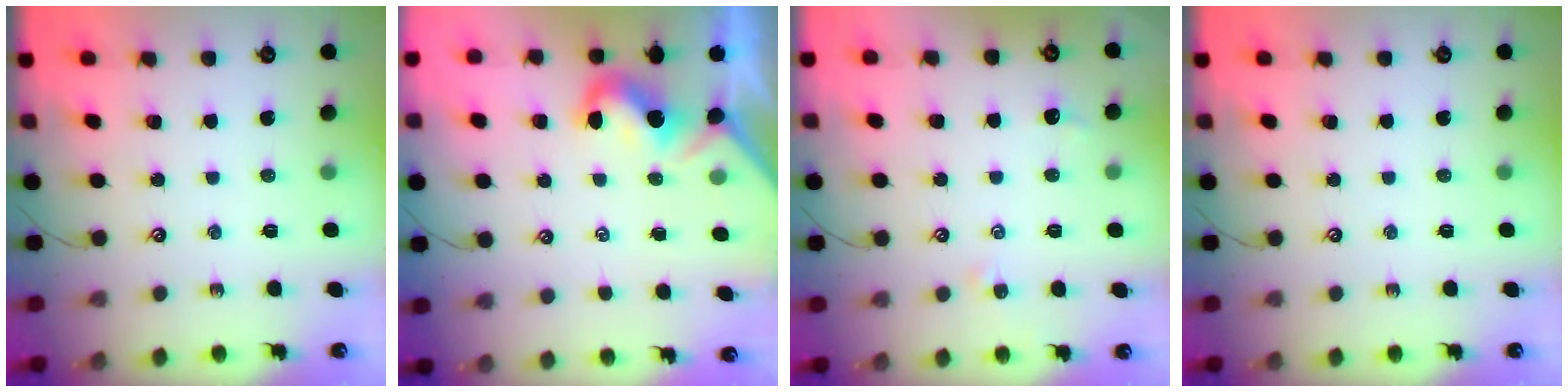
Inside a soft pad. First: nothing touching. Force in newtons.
{"total": 2.0, "press": 1.9, "slide": 0.6}
{"total": 0.8, "press": 0.5, "slide": 0.5}
{"total": 0.0}